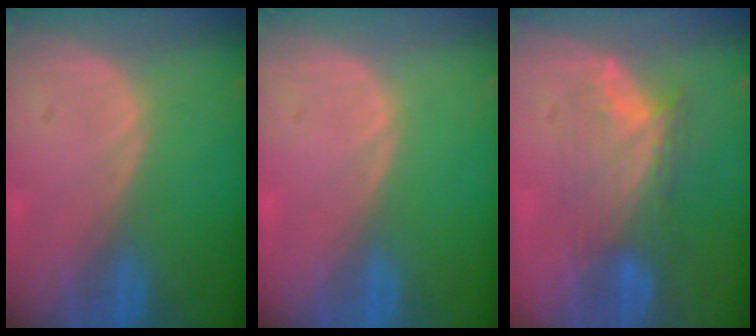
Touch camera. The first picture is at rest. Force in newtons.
{"total": 0.0}
{"total": 7.0, "press": 6.8, "slide": 1.7}